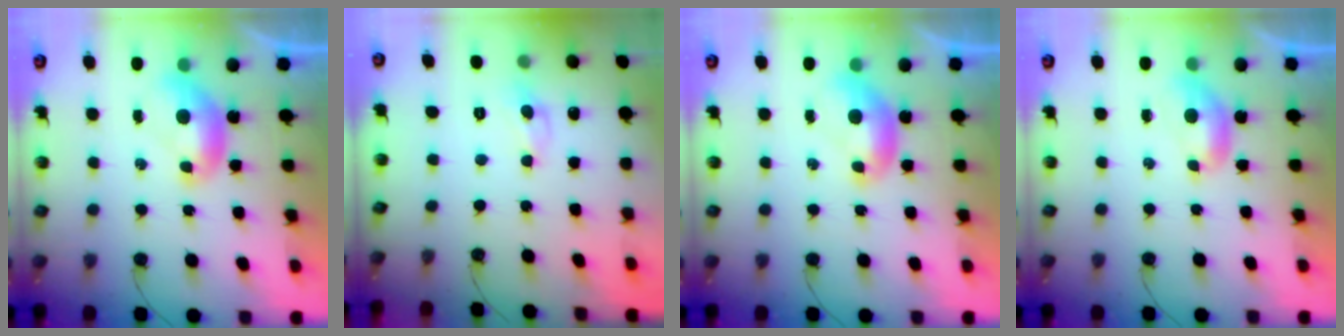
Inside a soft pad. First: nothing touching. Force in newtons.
{"total": 0.0}
{"total": 0.0}
{"total": 1.7, "press": 1.6, "slide": 0.4}